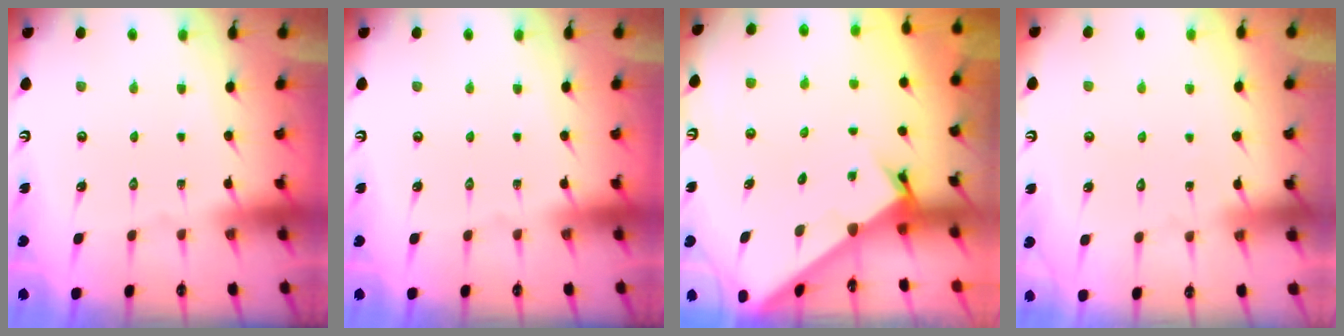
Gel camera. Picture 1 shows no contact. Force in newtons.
{"total": 0.0}
{"total": 1.9, "press": 1.9, "slide": 0.1}
{"total": 4.8, "press": 4.8, "slide": 0.3}